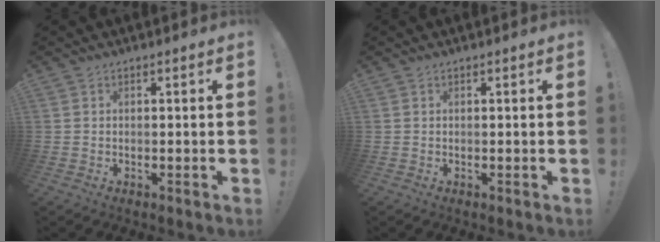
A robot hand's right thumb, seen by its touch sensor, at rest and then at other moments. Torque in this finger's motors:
{"motor_torque": [-0.01, 0.02, -0.05, 0.04, 0.00]}